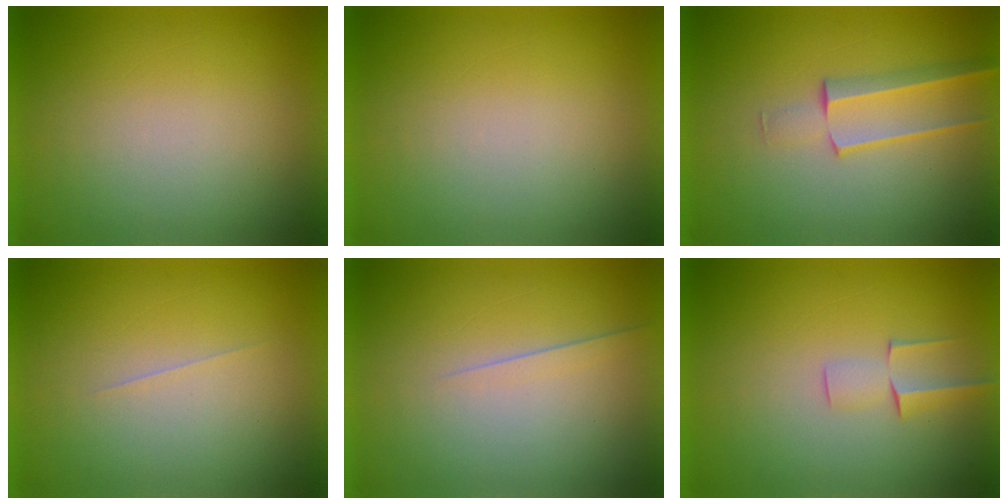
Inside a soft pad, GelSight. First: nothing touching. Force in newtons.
{"total": 0.0}
{"total": 3.1}
{"total": 1.2}
{"total": 1.6}
{"total": 2.1}